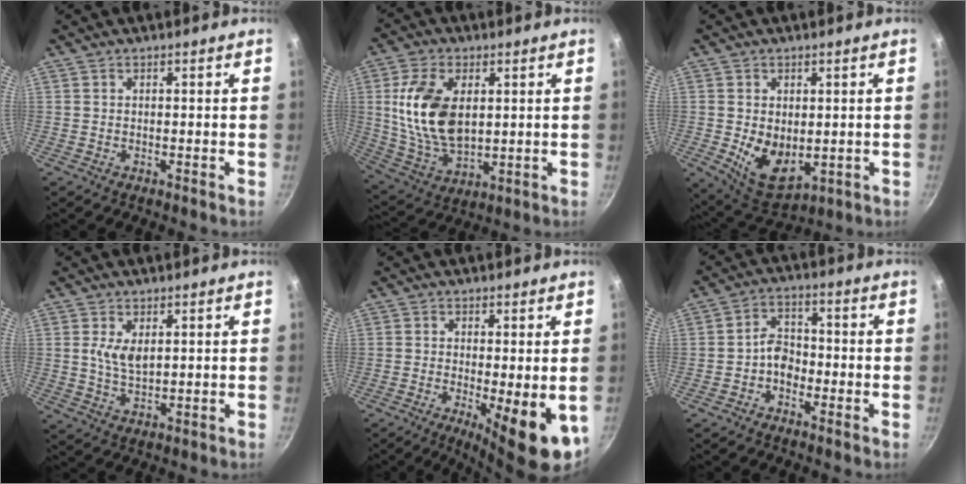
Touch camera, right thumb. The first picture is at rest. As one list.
[{"total": 15.4, "force": [2.7, 9.1, 12.1], "torque": [-0.218, -0.019, 0.064]}, {"total": 9.6, "force": [-0.3, 6.4, 7.2], "torque": [-0.102, -0.021, 0.016]}, {"total": 4.8, "force": [1.4, 2.5, 3.9], "torque": [-0.071, -0.015, 0.030]}, {"total": 11.2, "force": [-2.9, 2.9, 10.4], "torque": [-0.135, -0.012, -0.032]}, {"total": 4.7, "force": [-1.9, 3.3, 2.7], "torque": [-0.025, 0.032, -0.039]}]